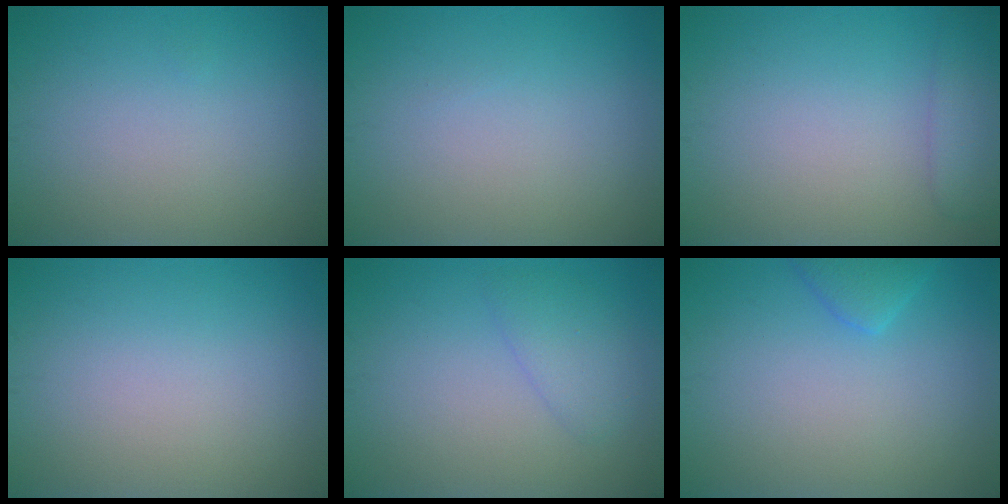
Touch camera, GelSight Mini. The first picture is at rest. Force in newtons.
{"total": 0.0}
{"total": 2.4, "press": 2.3, "slide": 0.3}
{"total": 0.0}
{"total": 2.0, "press": 2.0, "slide": 0.2}
{"total": 1.8, "press": 1.8, "slide": 0.1}